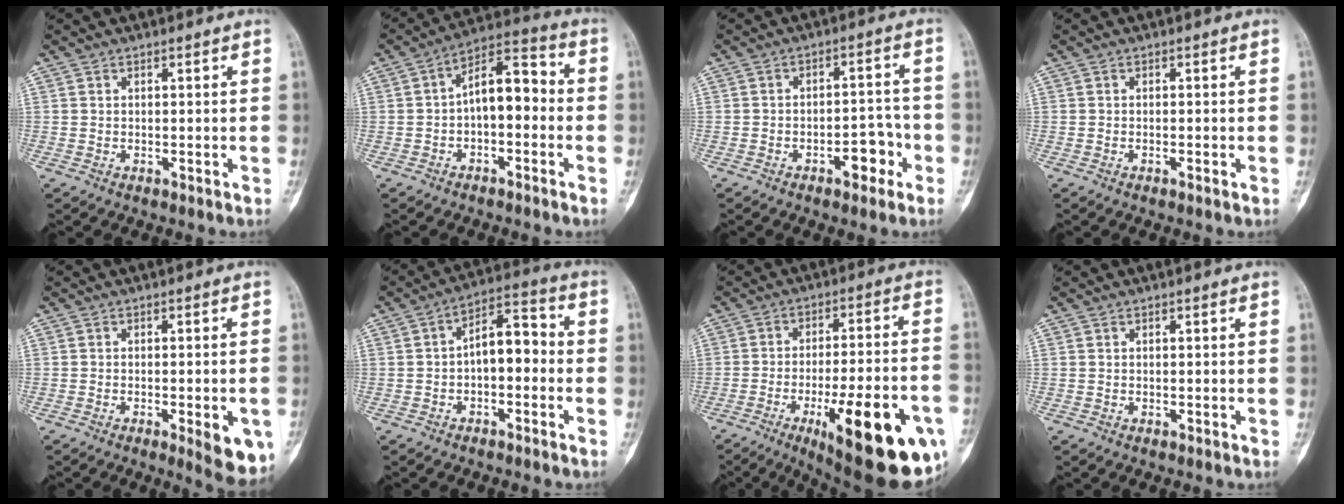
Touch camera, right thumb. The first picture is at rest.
{"total": 10.0, "force": [-1.2, 5.3, 8.4], "torque": [-0.112, 0.046, -0.032]}
{"total": 6.6, "force": [-3.1, 3.4, 4.7], "torque": [-0.043, 0.036, -0.045]}
{"total": 0.8, "force": [-0.4, 0.2, 0.7], "torque": [-0.013, -0.001, -0.006]}
{"total": 8.7, "force": [-3.4, 2.5, 7.6], "torque": [-0.077, 0.000, -0.036]}
{"total": 8.5, "force": [-1.1, 4.6, 7.1], "torque": [-0.089, 0.041, -0.032]}
{"total": 26.2, "force": [-10.4, 7.5, 22.9], "torque": [-0.271, 0.026, -0.138]}
{"total": 0.0}